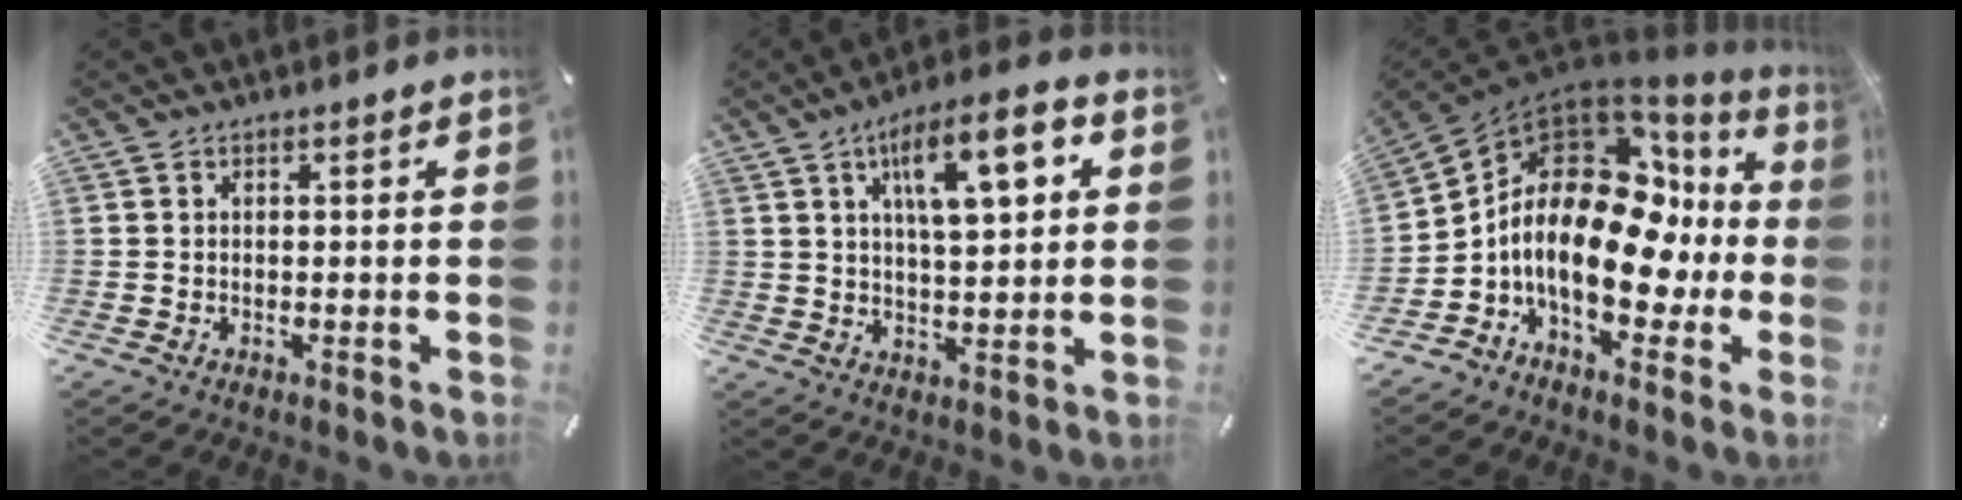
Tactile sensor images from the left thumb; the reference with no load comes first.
{"total": 13.6, "force": [5.6, 5.3, 11.2], "torque": [-0.164, -0.010, 0.087]}
{"total": 19.3, "force": [-1.8, 12.4, 14.7], "torque": [-0.260, -0.003, -0.033]}